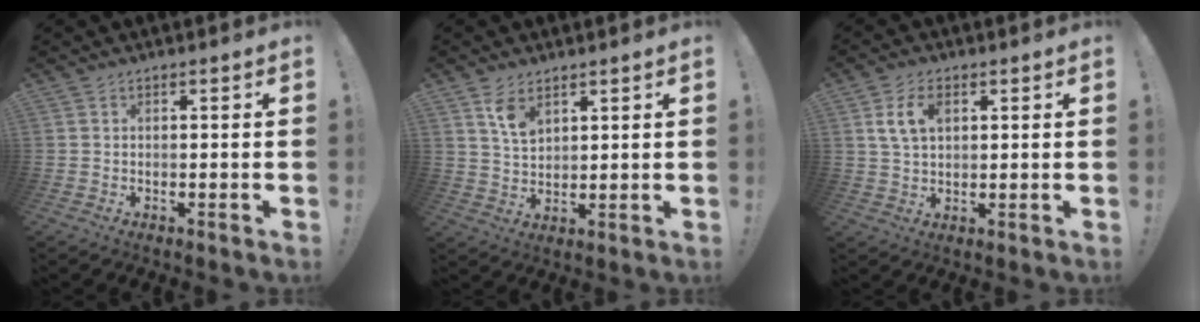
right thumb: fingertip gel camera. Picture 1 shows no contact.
{"total": 6.4, "force": [4.0, 3.3, 3.8], "torque": [-0.058, -0.023, 0.070]}
{"total": 7.4, "force": [2.5, 4.6, 5.2], "torque": [-0.101, 0.004, 0.045]}